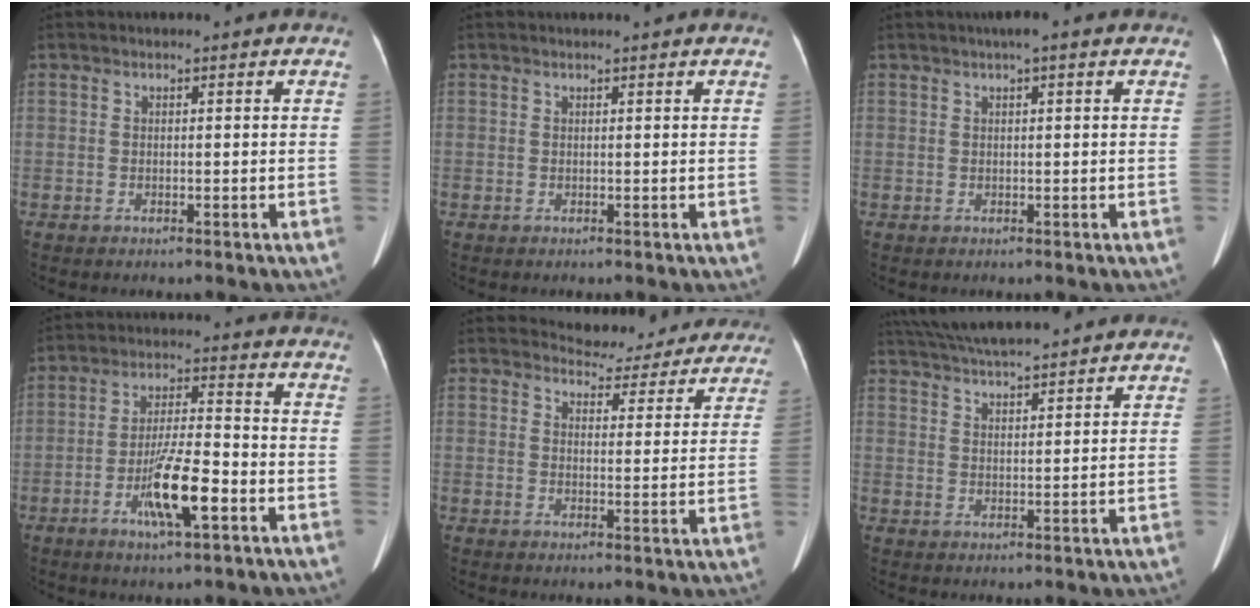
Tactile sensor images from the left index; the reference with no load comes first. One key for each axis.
{"total": 0.9, "fx": 0.7, "fy": -0.1, "fz": 0.6, "tx": -0.008, "ty": 0.007, "tz": 0.013}
{"total": 2.6, "fx": 1.6, "fy": 0.2, "fz": 2.0, "tx": -0.033, "ty": 0.016, "tz": 0.023}
{"total": 9.7, "fx": -4.3, "fy": 1.3, "fz": 8.5, "tx": -0.165, "ty": -0.008, "tz": -0.075}
{"total": 11.3, "fx": 10.7, "fy": 3.5, "fz": 0.5, "tx": 0.021, "ty": -0.011, "tz": 0.110}
{"total": 14.2, "fx": 12.7, "fy": 1.6, "fz": 6.1, "tx": -0.114, "ty": 0.038, "tz": 0.198}